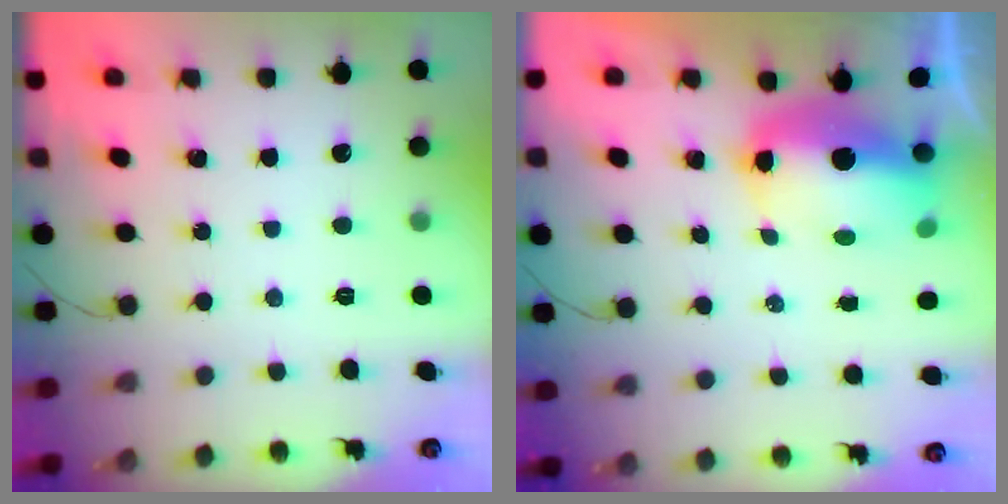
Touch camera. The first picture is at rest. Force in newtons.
{"total": 8.7, "press": 8.5, "slide": 1.7}